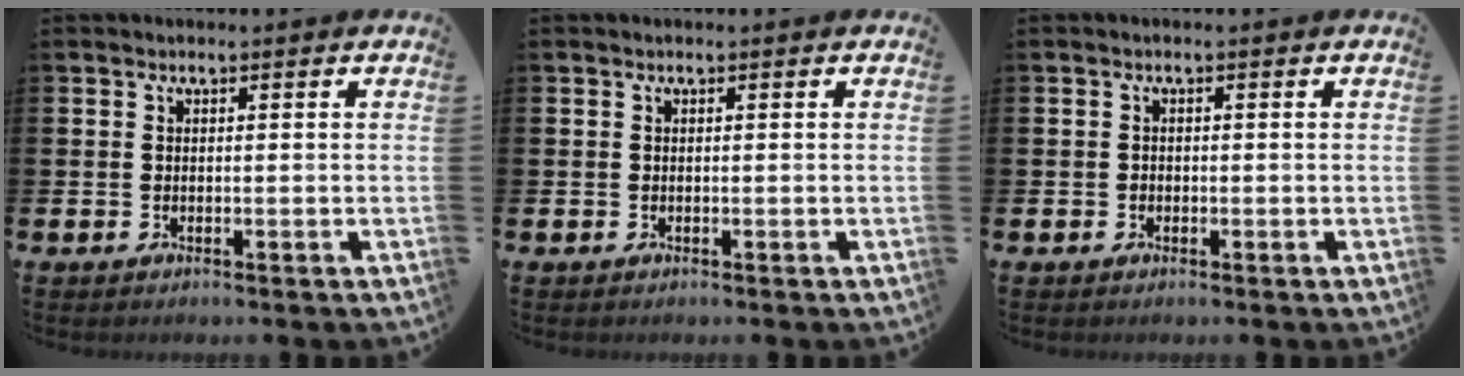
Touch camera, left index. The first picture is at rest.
{"total": 0.0}
{"total": 0.6, "force": [-0.3, 0.6, 0.2], "torque": [-0.009, 0.006, -0.006]}